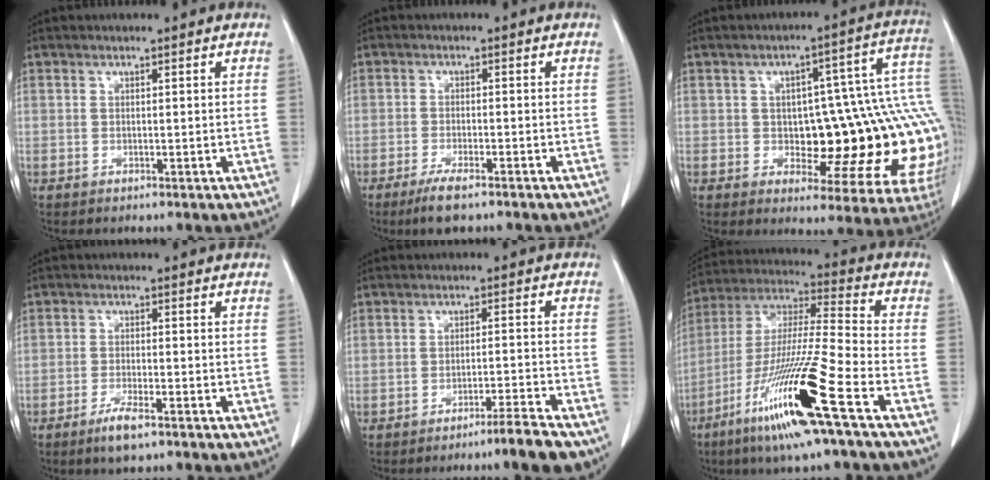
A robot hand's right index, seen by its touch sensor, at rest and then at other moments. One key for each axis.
{"total": 4.6, "fx": -3.3, "fy": 0.8, "fz": 3.1, "tx": -0.059, "ty": -0.008, "tz": -0.055}
{"total": 20.4, "fx": -0.6, "fy": 6.9, "fz": 19.2, "tx": -0.161, "ty": 0.040, "tz": 0.008}
{"total": 4.1, "fx": -2.8, "fy": 0.5, "fz": 2.9, "tx": -0.058, "ty": -0.005, "tz": -0.050}
{"total": 5.9, "fx": -4.7, "fy": -0.8, "fz": 3.3, "tx": -0.038, "ty": -0.011, "tz": -0.077}
{"total": 19.1, "fx": -9.6, "fy": -0.7, "fz": 16.5, "tx": -0.357, "ty": -0.049, "tz": -0.188}